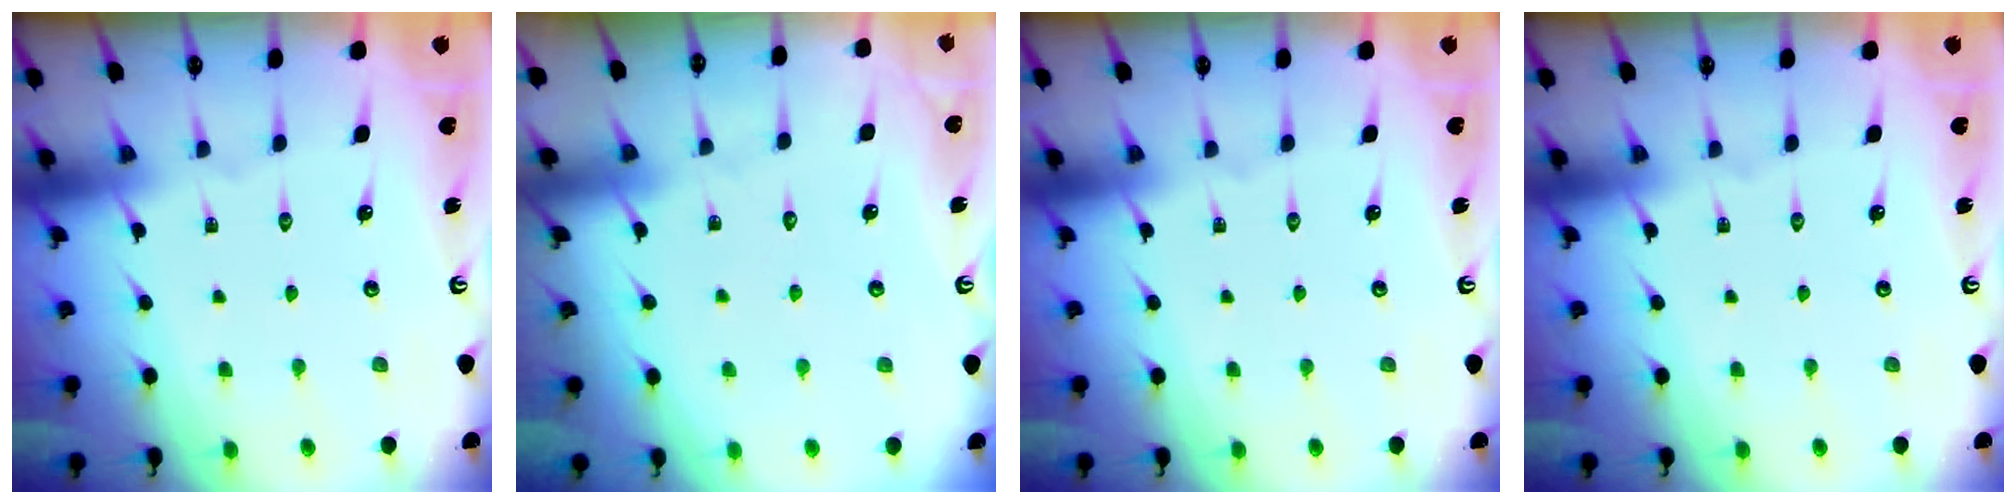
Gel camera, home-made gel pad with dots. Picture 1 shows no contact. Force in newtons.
{"total": 4.0, "press": 4.0, "slide": 0.4}
{"total": 0.0}
{"total": 0.0}